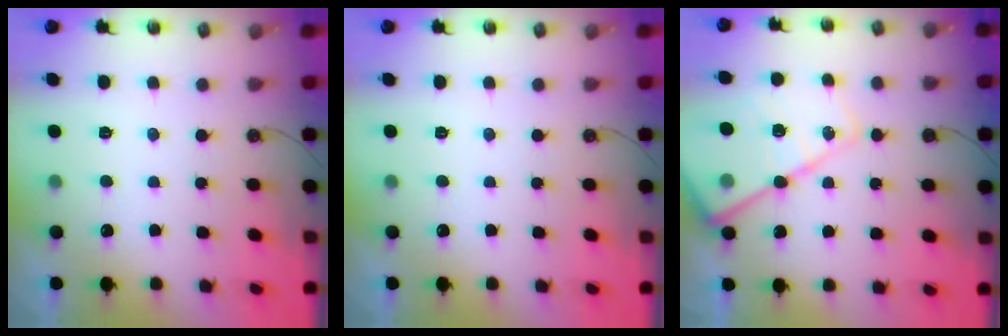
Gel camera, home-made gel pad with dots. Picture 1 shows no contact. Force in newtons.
{"total": 0.0}
{"total": 20.1, "press": 20.0, "slide": 1.9}